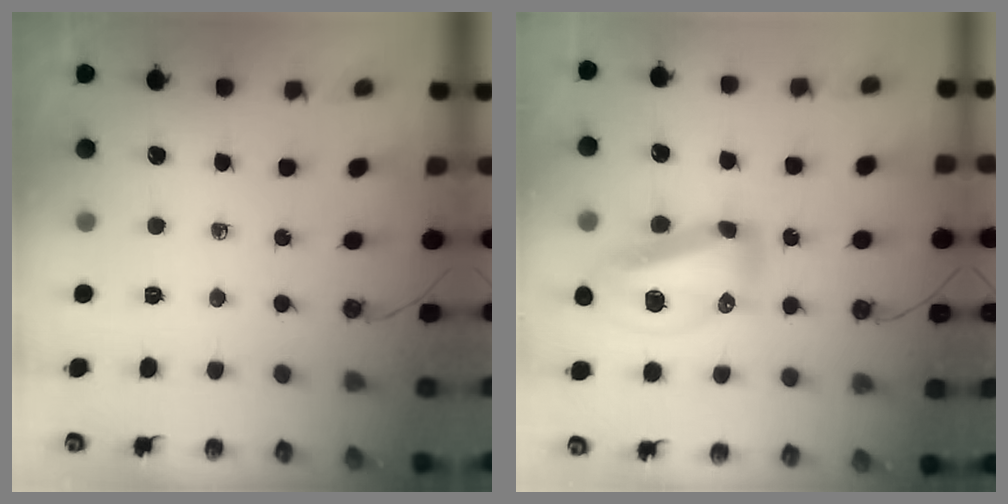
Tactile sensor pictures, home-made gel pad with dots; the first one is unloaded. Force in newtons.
{"total": 15.7, "press": 15.6, "slide": 1.4}